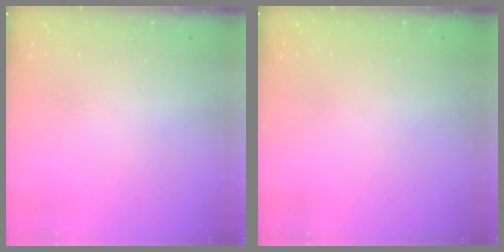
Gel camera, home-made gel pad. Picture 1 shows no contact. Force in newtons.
{"total": 0.0}